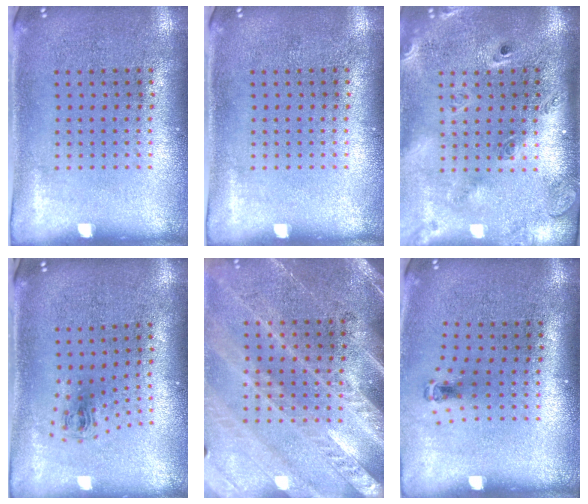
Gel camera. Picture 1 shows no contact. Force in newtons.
{"total": 0.0}
{"total": 2.6, "press": 1.9, "slide": 1.8}
{"total": 0.7, "press": 0.4, "slide": 0.6}
{"total": 2.9, "press": 2.7, "slide": 1.2}
{"total": 0.6, "press": 0.3, "slide": 0.5}